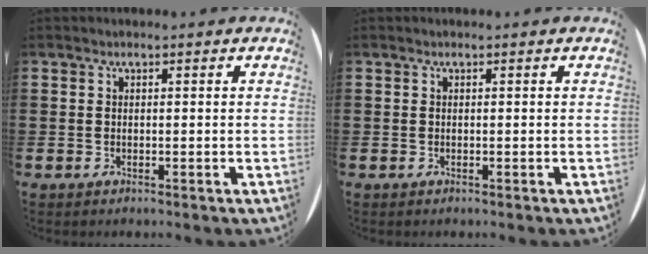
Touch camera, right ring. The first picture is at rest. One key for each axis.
{"total": 0.0}